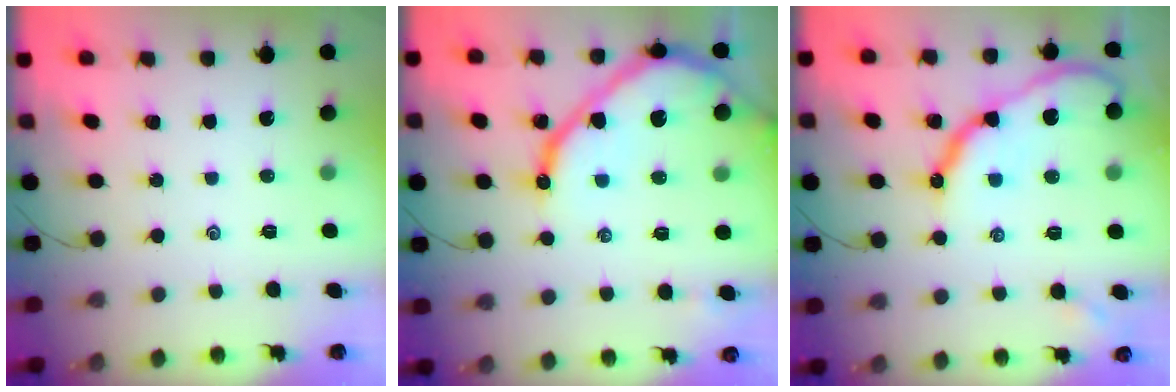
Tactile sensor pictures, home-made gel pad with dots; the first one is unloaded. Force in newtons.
{"total": 16.3, "press": 16.2, "slide": 1.3}
{"total": 12.4, "press": 12.4, "slide": 0.6}